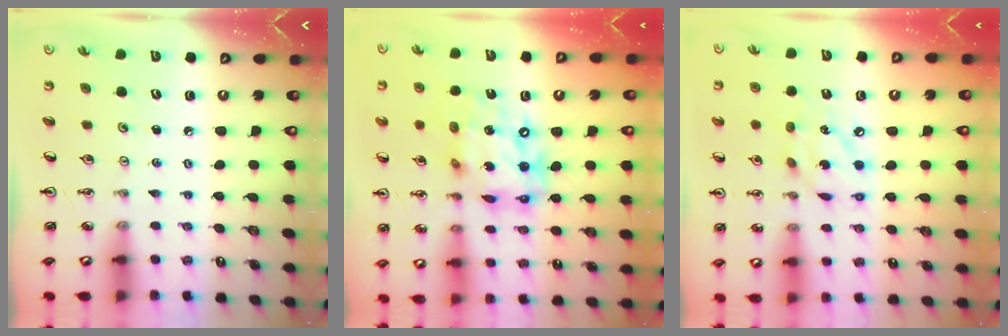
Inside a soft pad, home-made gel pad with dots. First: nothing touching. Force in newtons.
{"total": 16.4, "press": 16.4, "slide": 0.9}
{"total": 11.2, "press": 11.2, "slide": 0.6}